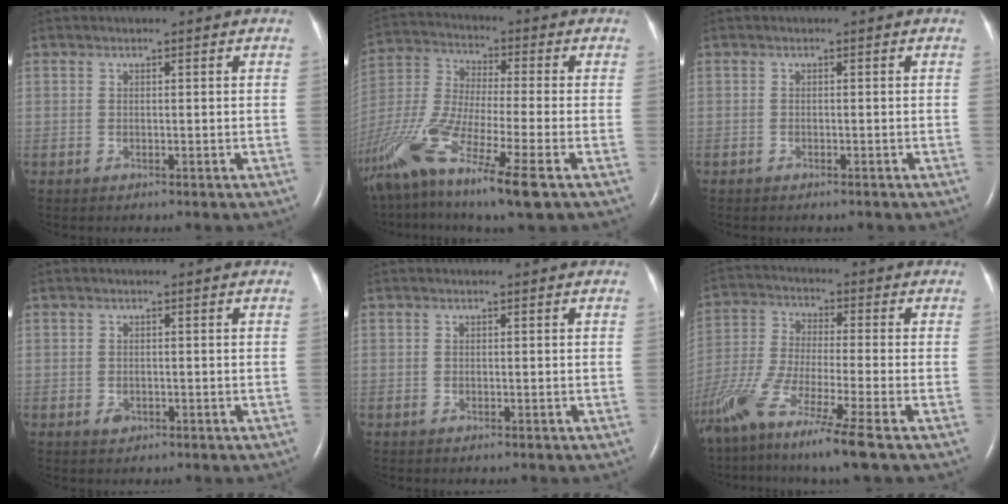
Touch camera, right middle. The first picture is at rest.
{"total": 19.6, "force": [-11.5, 1.6, 15.8], "torque": [-0.355, -0.062, -0.215]}
{"total": 0.6, "force": [-0.6, 0.1, 0.1], "torque": [-0.010, -0.002, -0.010]}
{"total": 1.1, "force": [-0.5, 0.8, 0.5], "torque": [-0.010, 0.001, -0.004]}
{"total": 0.0}
{"total": 15.3, "force": [-10.8, -0.5, 10.9], "torque": [-0.241, -0.056, -0.203]}